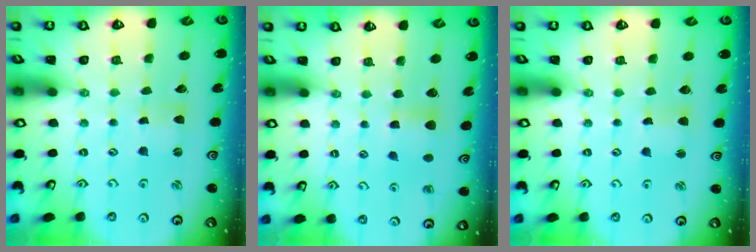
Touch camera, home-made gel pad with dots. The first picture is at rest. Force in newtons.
{"total": 5.3, "press": 5.3, "slide": 0.8}
{"total": 1.7, "press": 1.6, "slide": 0.2}